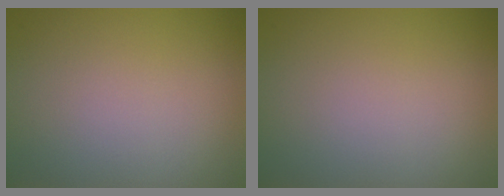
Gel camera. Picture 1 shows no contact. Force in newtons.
{"total": 0.0}